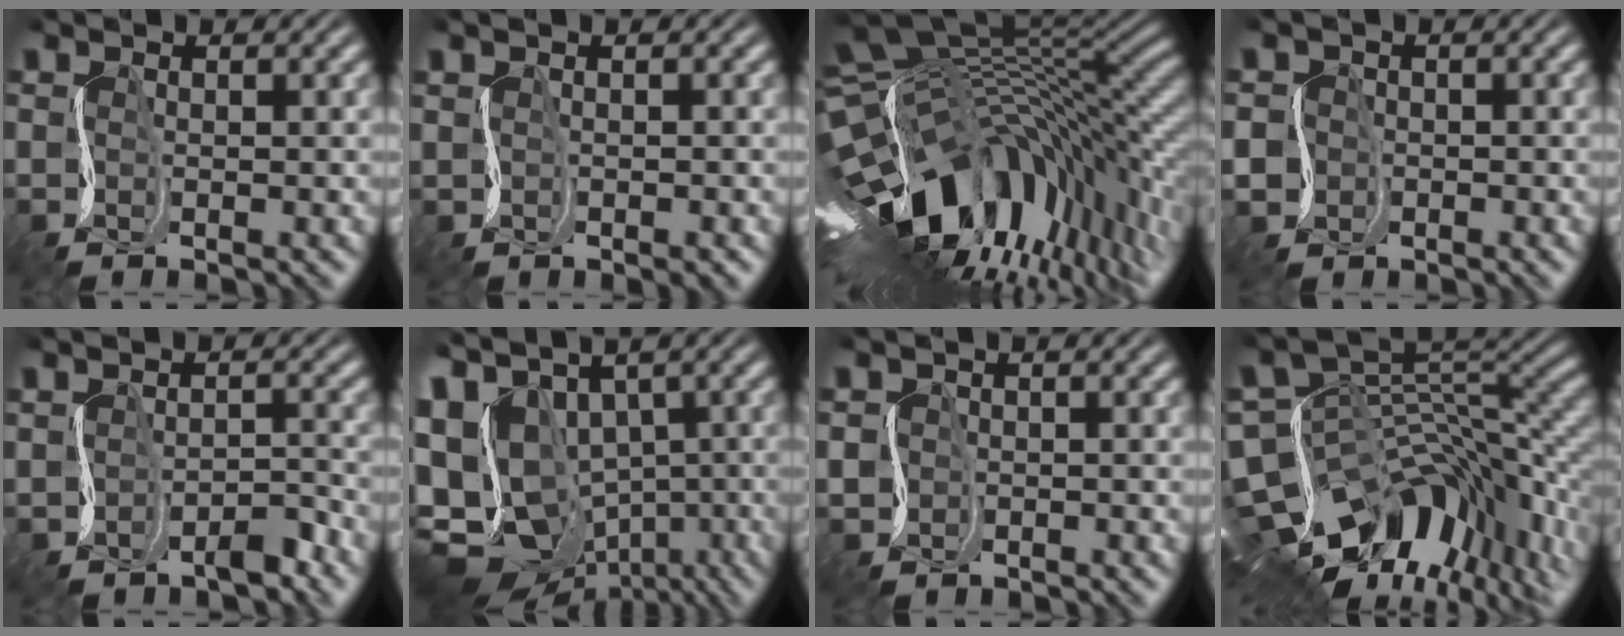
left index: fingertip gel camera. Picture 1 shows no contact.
{"total": 1.2, "force": [-0.3, 0.7, 0.9], "torque": [-0.010, -0.003, 0.002]}
{"total": 18.3, "force": [-5.2, 9.7, 14.7], "torque": [-0.281, -0.005, -0.088]}
{"total": 4.9, "force": [-2.1, 4.3, 1.1], "torque": [-0.025, -0.007, -0.059]}
{"total": 2.8, "force": [-1.7, 1.2, 1.9], "torque": [-0.028, -0.004, -0.028]}
{"total": 15.8, "force": [0.0, 11.1, 11.2], "torque": [-0.229, 0.012, 0.038]}
{"total": 1.4, "force": [-0.3, 1.2, 0.6], "torque": [-0.016, -0.003, -0.005]}
{"total": 16.1, "force": [-6.2, 8.9, 11.9], "torque": [-0.219, -0.003, -0.096]}